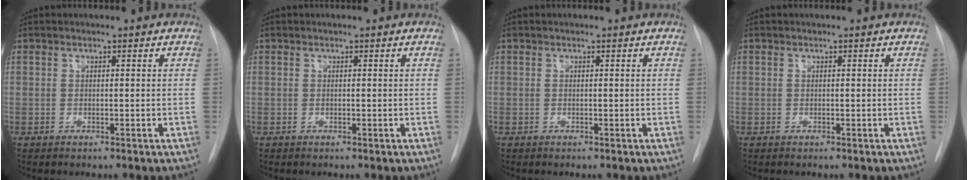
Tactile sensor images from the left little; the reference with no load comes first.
{"total": 0.0}
{"total": 0.0}
{"total": 0.0}